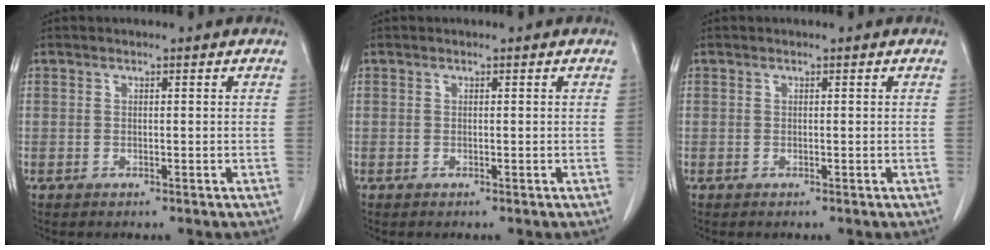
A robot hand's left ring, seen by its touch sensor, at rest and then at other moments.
{"total": 0.0}
{"total": 0.0}